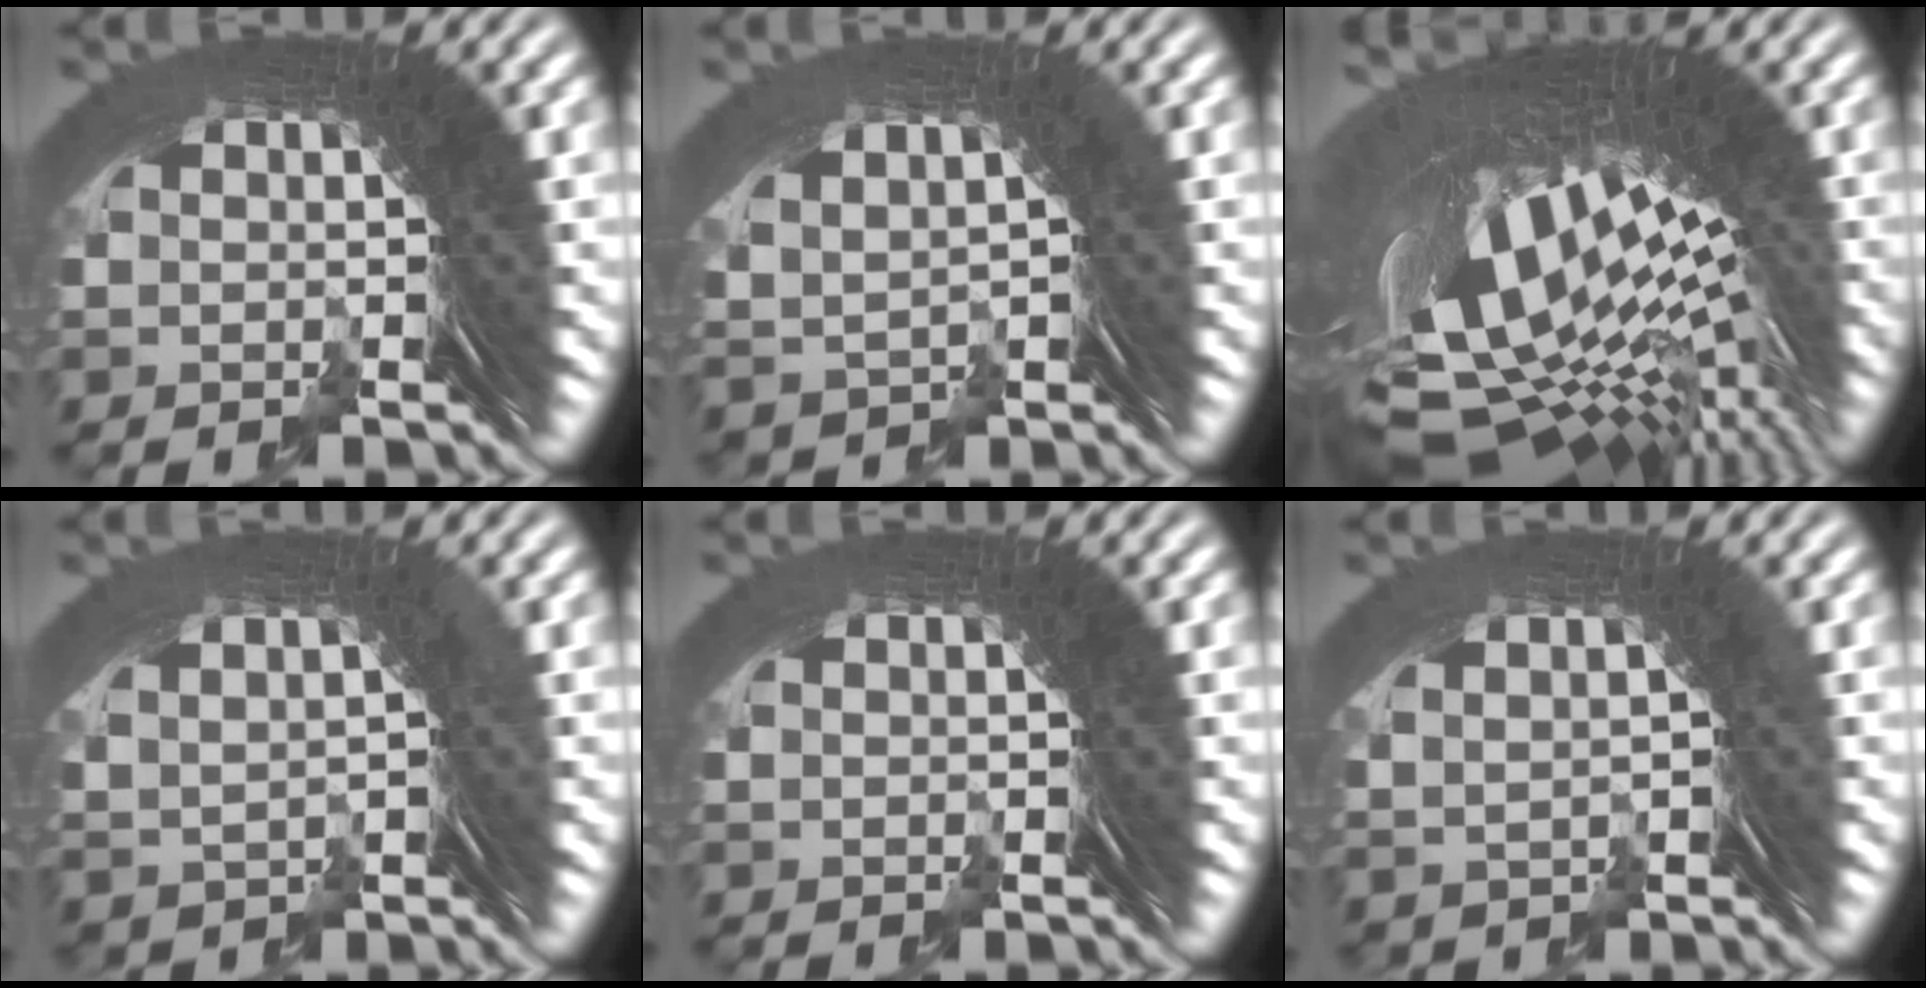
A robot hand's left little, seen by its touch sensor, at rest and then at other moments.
{"total": 1.6, "force": [1.4, 0.1, 0.9], "torque": [-0.017, -0.006, 0.028]}
{"total": 15.5, "force": [2.0, 7.1, 13.6], "torque": [-0.229, 0.016, 0.032]}
{"total": 1.4, "force": [1.1, -1.0, -0.2], "torque": [0.011, -0.002, 0.023]}
{"total": 0.0}
{"total": 1.3, "force": [0.8, -1.0, 0.1], "torque": [0.013, -0.001, 0.017]}